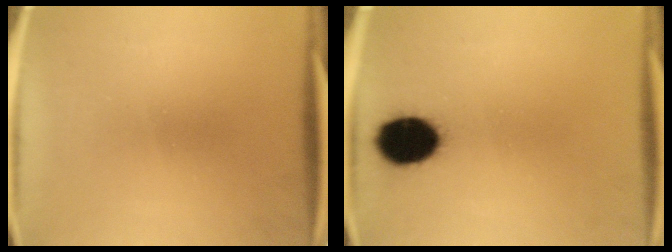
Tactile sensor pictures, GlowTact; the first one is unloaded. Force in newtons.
{"total": 12.3}